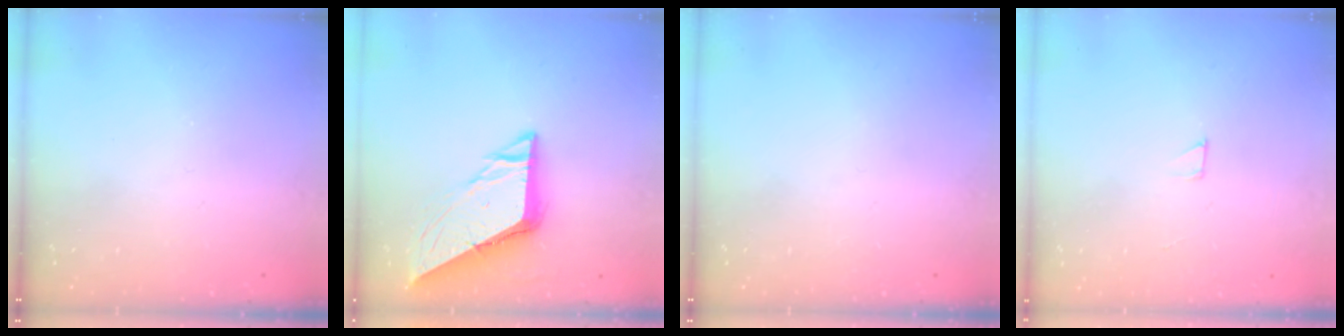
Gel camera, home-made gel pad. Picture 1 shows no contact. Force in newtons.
{"total": 8.9, "press": 8.9, "slide": 1.0}
{"total": 0.0}
{"total": 2.0, "press": 2.0, "slide": 0.0}